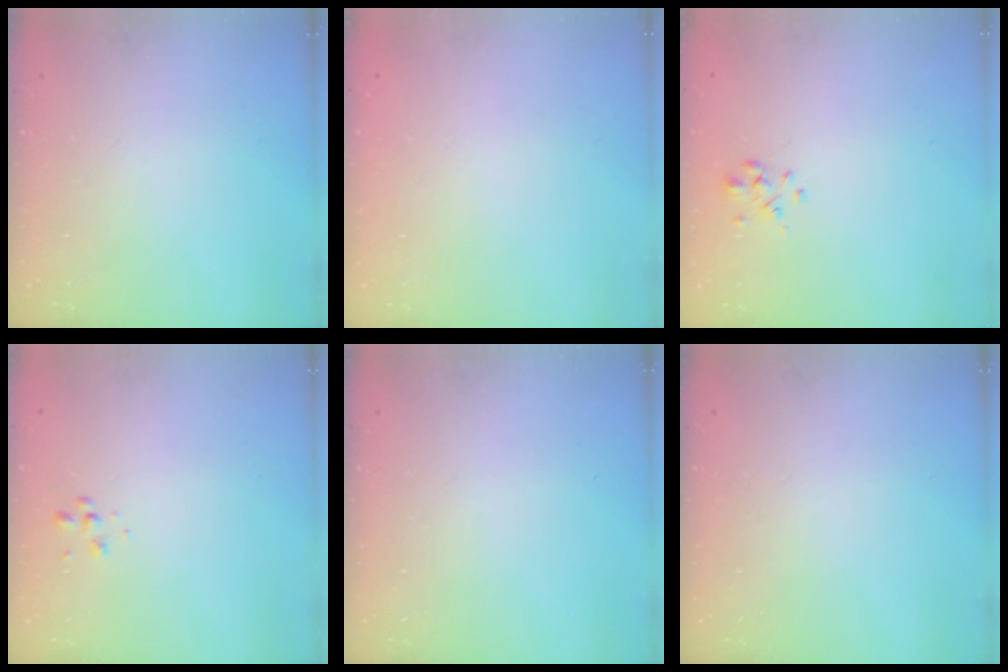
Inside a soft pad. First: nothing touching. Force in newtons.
{"total": 1.8, "press": 1.8, "slide": 0.2}
{"total": 1.3, "press": 1.1, "slide": 0.6}
{"total": 1.4, "press": 1.3, "slide": 0.4}
{"total": 0.0}
{"total": 0.0}